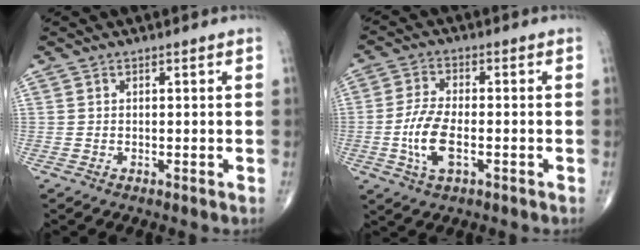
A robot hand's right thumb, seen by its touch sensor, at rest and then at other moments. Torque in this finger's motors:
{"motor_torque": [0.22, 0.13, 0.95, 0.10, 0.31]}